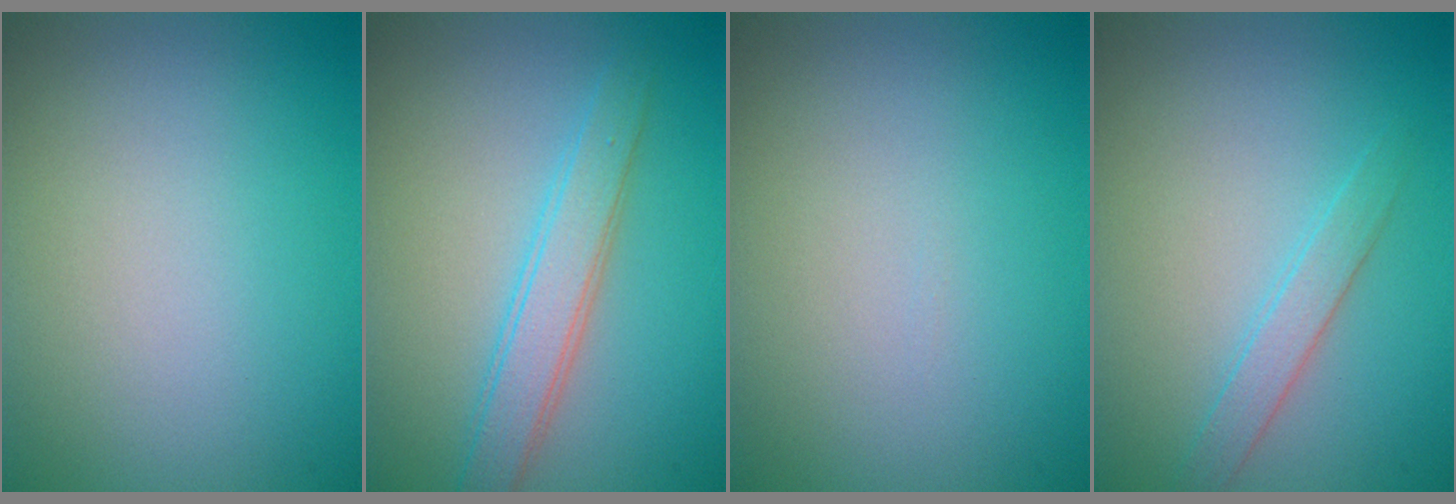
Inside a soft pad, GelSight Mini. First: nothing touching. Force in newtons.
{"total": 3.2, "press": 3.2, "slide": 0.3}
{"total": 0.0}
{"total": 1.7, "press": 1.7, "slide": 0.1}